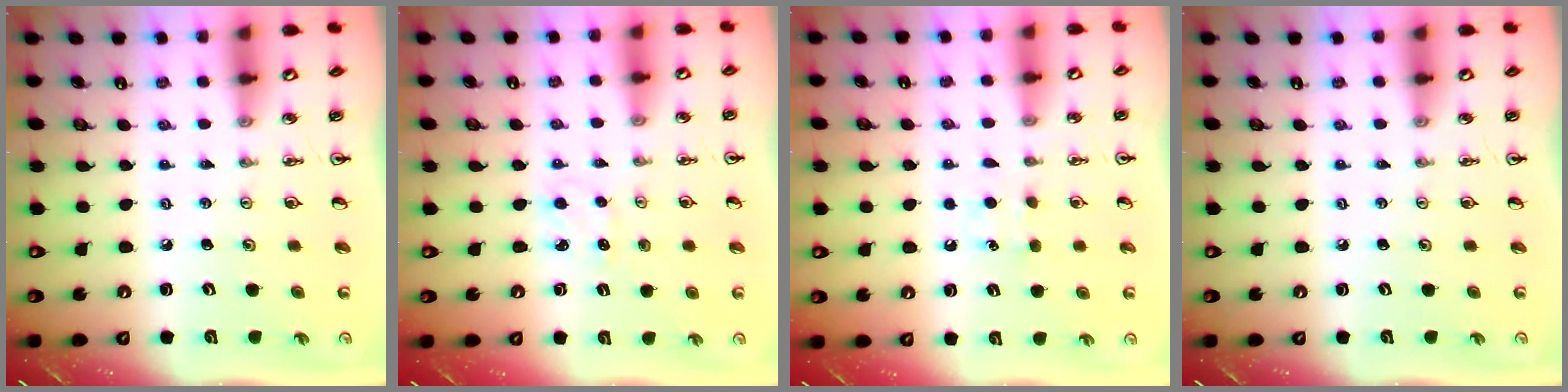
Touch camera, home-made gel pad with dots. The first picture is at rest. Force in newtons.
{"total": 4.2, "press": 4.2, "slide": 0.5}
{"total": 5.9, "press": 5.8, "slide": 0.6}
{"total": 0.0}